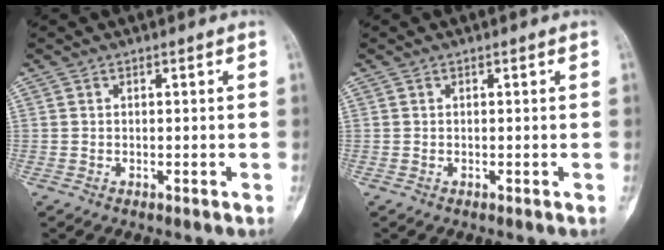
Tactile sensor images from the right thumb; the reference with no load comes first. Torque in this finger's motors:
{"motor_torque": [0.29, 0.01, -0.01, -0.10, 0.05]}